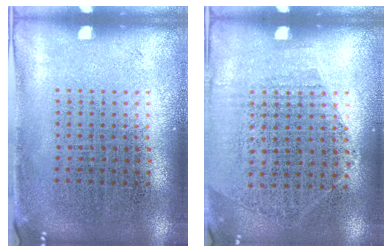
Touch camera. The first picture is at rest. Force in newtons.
{"total": 1.3, "press": 1.0, "slide": 0.8}